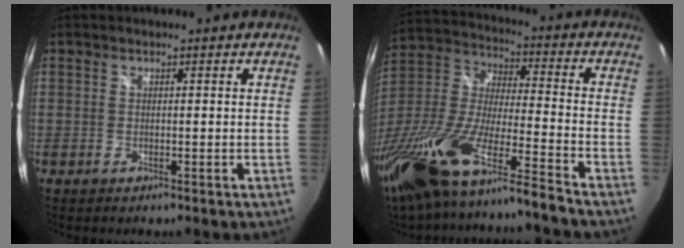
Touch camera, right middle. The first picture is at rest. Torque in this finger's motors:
{"motor_torque": [1.10, -1.03, 1.05, 0.21]}